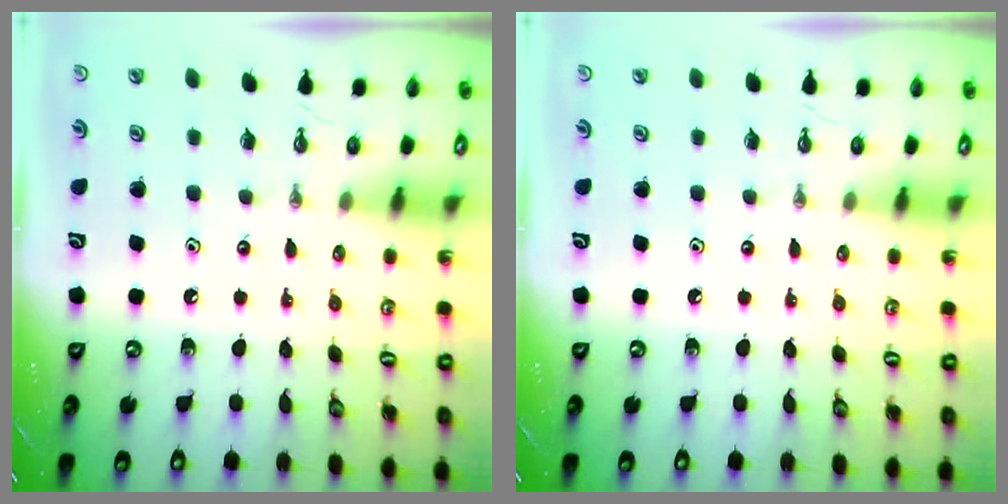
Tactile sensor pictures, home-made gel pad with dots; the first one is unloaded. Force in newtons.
{"total": 0.0}